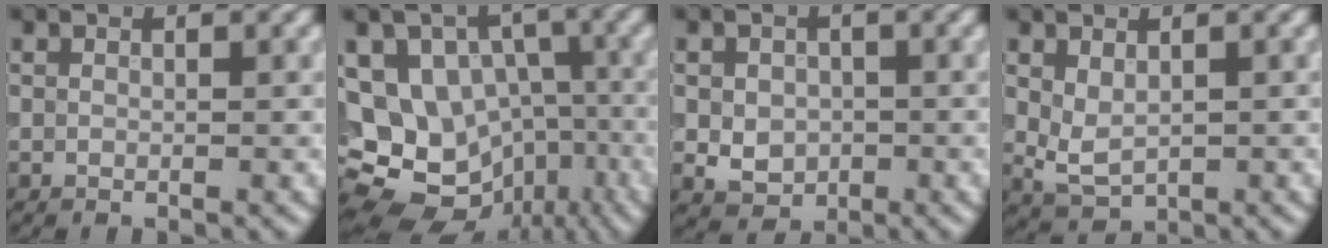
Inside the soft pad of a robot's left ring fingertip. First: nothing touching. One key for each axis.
{"total": 16.0, "fx": -4.8, "fy": 13.4, "fz": 7.3, "tx": -0.140, "ty": 0.001, "tz": -0.058}
{"total": 3.4, "fx": -0.4, "fy": 2.7, "fz": 1.9, "tx": -0.033, "ty": -0.003, "tz": -0.006}
{"total": 2.2, "fx": 0.5, "fy": 1.4, "fz": 1.7, "tx": -0.035, "ty": -0.003, "tz": 0.018}